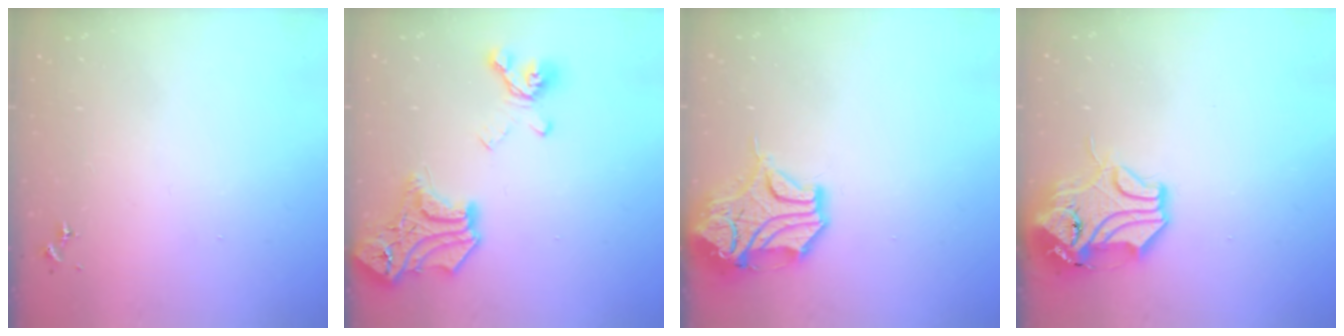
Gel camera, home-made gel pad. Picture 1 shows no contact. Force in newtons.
{"total": 19.9, "press": 19.9, "slide": 0.9}
{"total": 15.8, "press": 15.6, "slide": 2.5}
{"total": 13.7, "press": 13.5, "slide": 1.8}